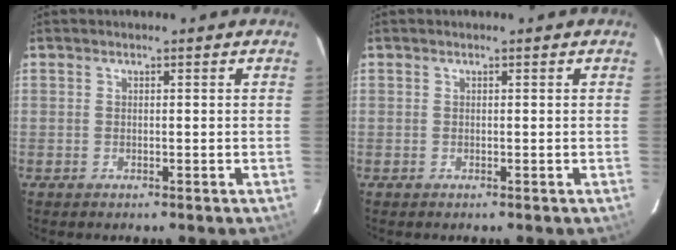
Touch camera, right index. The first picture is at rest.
{"total": 0.0}